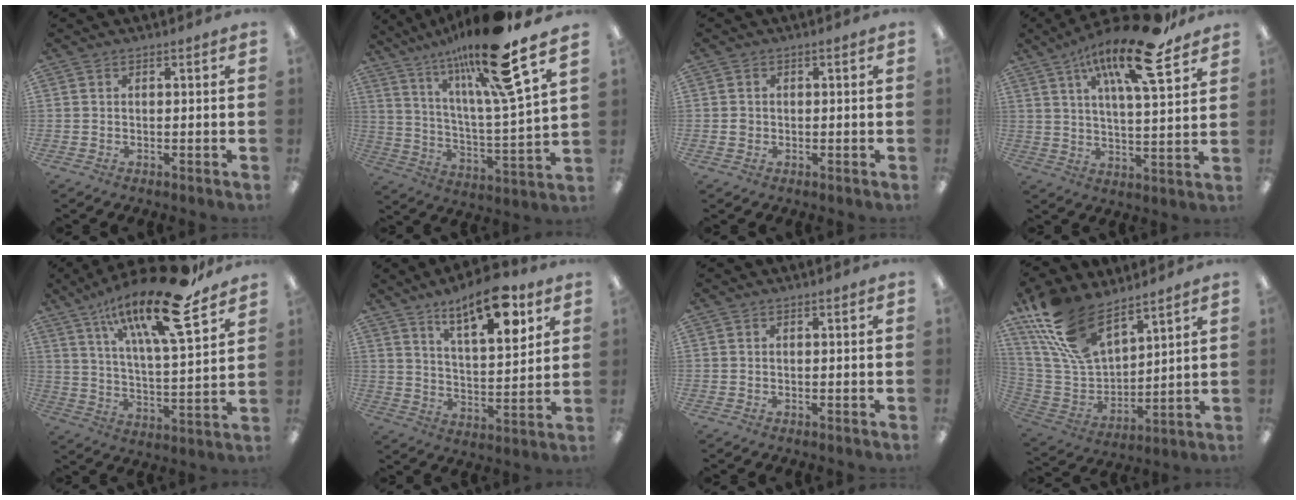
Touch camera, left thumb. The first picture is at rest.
{"total": 21.1, "force": [15.9, 1.8, 13.8], "torque": [-0.247, -0.092, 0.248]}
{"total": 1.3, "force": [-0.2, 1.2, 0.3], "torque": [-0.007, 0.005, -0.005]}
{"total": 18.7, "force": [11.3, 5.4, 14.0], "torque": [-0.224, -0.056, 0.177]}
{"total": 22.5, "force": [14.8, 5.9, 15.9], "torque": [-0.257, -0.087, 0.237]}
{"total": 14.6, "force": [10.1, 5.0, 9.3], "torque": [-0.136, -0.052, 0.168]}
{"total": 0.0}
{"total": 20.1, "force": [13.6, 9.8, 11.1], "torque": [-0.255, -0.059, 0.254]}